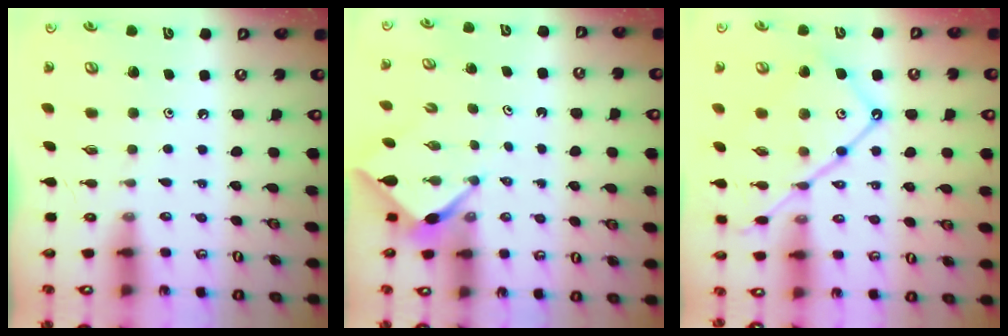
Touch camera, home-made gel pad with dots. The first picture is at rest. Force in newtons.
{"total": 2.6, "press": 2.6, "slide": 0.3}
{"total": 15.8, "press": 15.7, "slide": 1.5}